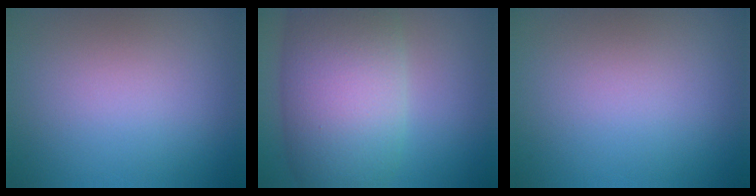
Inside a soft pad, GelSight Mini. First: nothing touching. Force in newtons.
{"total": 11.5, "press": 11.5, "slide": 0.5}
{"total": 0.0}